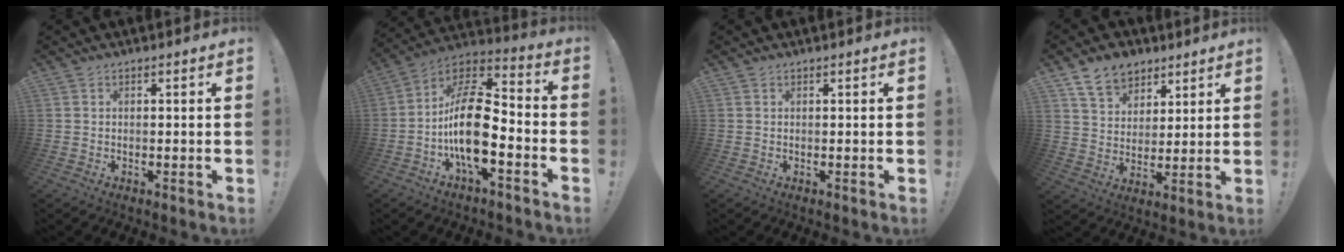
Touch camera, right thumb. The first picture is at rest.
{"total": 19.4, "force": [-4.6, 9.0, 16.5], "torque": [-0.325, 0.034, -0.072]}
{"total": 0.0}
{"total": 11.2, "force": [7.3, 7.5, 3.9], "torque": [-0.066, -0.037, 0.142]}